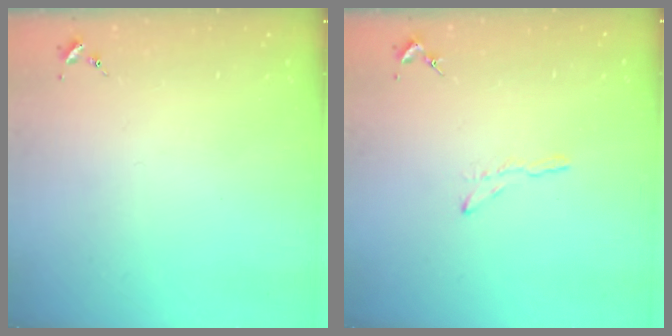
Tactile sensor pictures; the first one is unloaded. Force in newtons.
{"total": 3.8, "press": 3.7, "slide": 0.4}